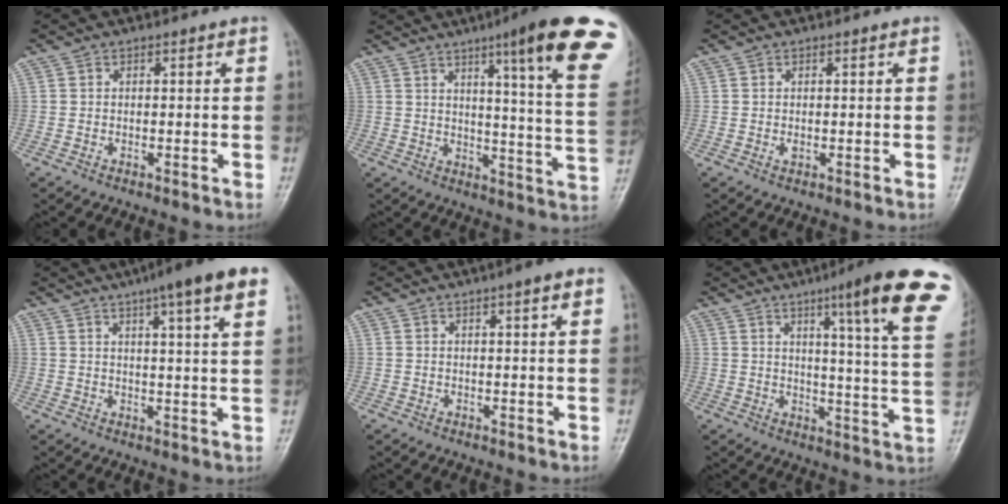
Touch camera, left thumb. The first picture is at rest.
{"total": 20.7, "force": [11.6, 1.5, 17.1], "torque": [-0.207, -0.053, 0.142]}
{"total": 0.8, "force": [0.2, 0.3, 0.7], "torque": [-0.013, -0.002, 0.004]}
{"total": 15.1, "force": [9.4, 1.8, 11.7], "torque": [-0.154, -0.014, 0.116]}
{"total": 5.9, "force": [3.5, 0.8, 4.7], "torque": [-0.054, 0.005, 0.044]}
{"total": 20.3, "force": [11.3, 1.5, 16.9], "torque": [-0.205, -0.049, 0.136]}